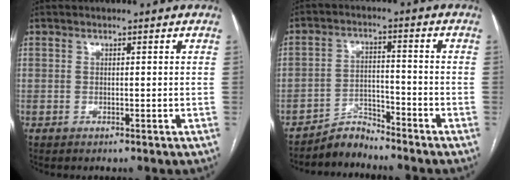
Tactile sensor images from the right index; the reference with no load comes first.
{"total": 4.3, "force": [-4.2, 0.6, -0.5], "torque": [0.015, 0.002, -0.074]}